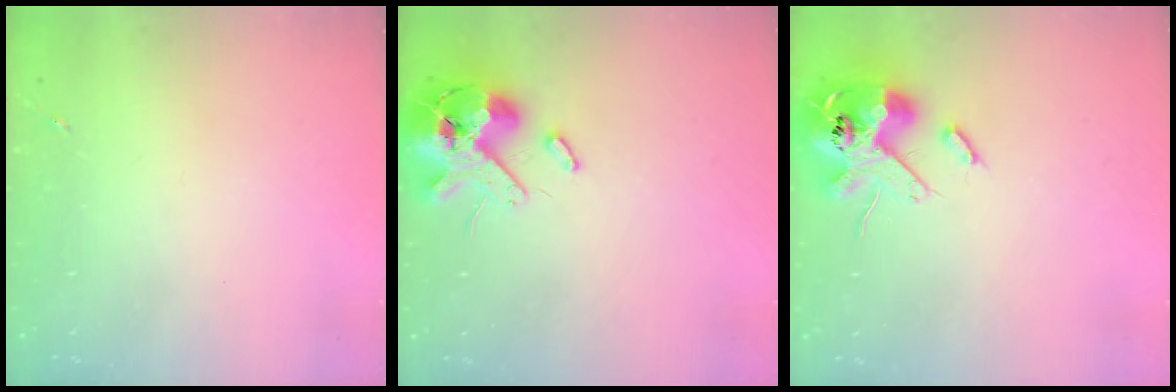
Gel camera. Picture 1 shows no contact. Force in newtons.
{"total": 13.6, "press": 13.5, "slide": 2.2}
{"total": 14.9, "press": 14.7, "slide": 2.6}